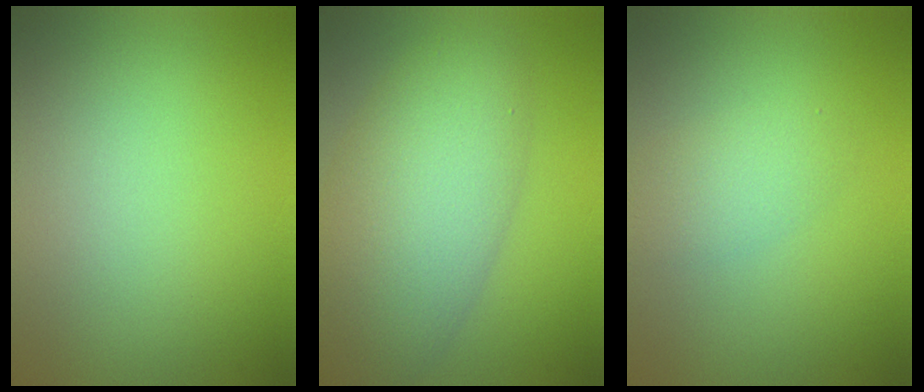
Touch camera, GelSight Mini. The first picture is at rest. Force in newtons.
{"total": 8.7, "press": 8.7, "slide": 0.1}
{"total": 2.3, "press": 2.3, "slide": 0.1}